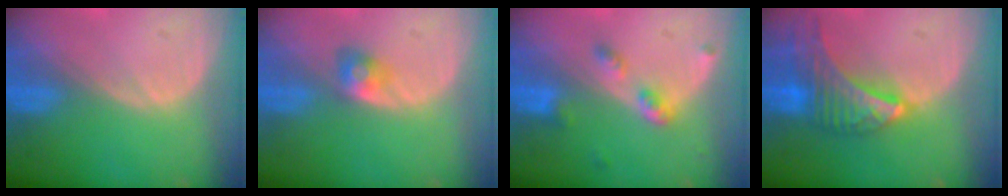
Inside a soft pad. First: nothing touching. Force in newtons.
{"total": 2.8, "press": 2.5, "slide": 1.2}
{"total": 4.3, "press": 4.0, "slide": 1.6}
{"total": 9.2, "press": 8.1, "slide": 4.3}